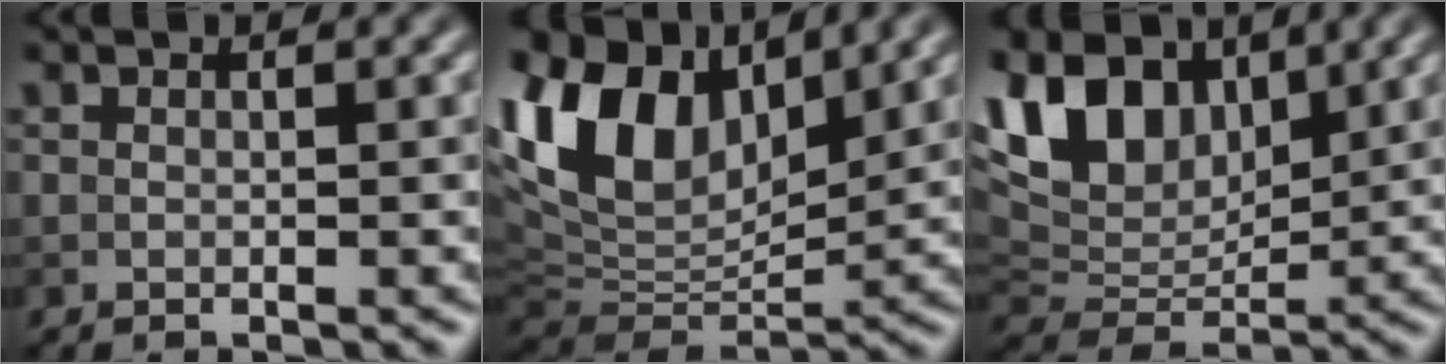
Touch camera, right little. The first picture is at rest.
{"total": 12.8, "force": [5.6, 7.5, 8.8], "torque": [-0.191, 0.025, 0.103]}
{"total": 11.4, "force": [5.4, 6.8, 7.4], "torque": [-0.161, 0.015, 0.094]}